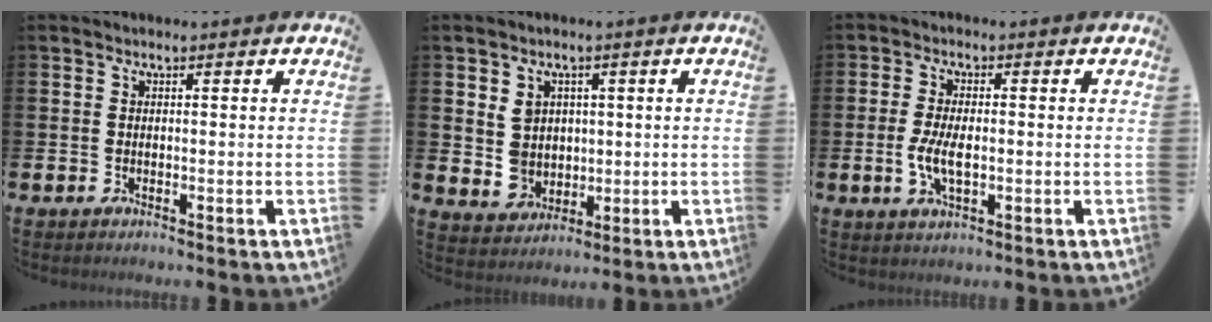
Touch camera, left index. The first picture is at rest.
{"total": 4.5, "force": [1.4, 4.1, 1.1], "torque": [-0.033, 0.009, 0.025]}
{"total": 4.5, "force": [-0.4, 2.1, 4.0], "torque": [-0.078, 0.003, -0.009]}